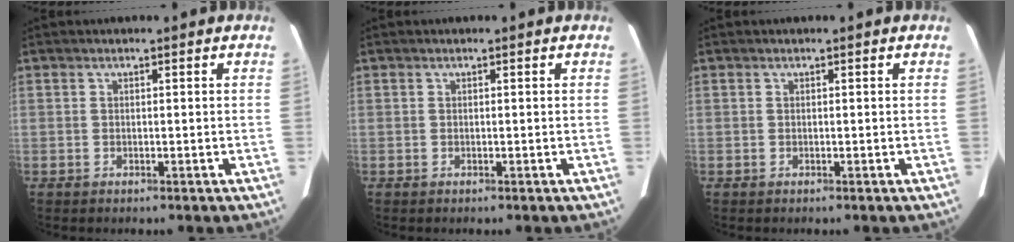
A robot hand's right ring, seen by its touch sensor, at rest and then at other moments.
{"total": 0.0}
{"total": 0.0}